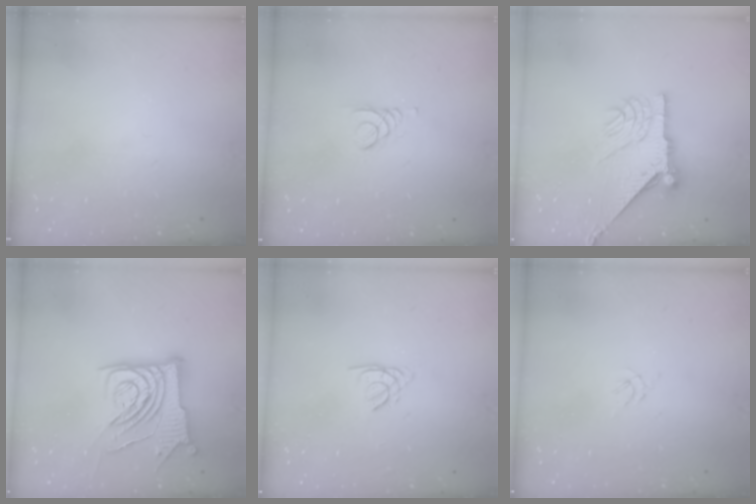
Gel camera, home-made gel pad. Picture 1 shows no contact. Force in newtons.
{"total": 0.7, "press": 0.7, "slide": 0.1}
{"total": 13.4, "press": 13.4, "slide": 1.2}
{"total": 14.0, "press": 13.9, "slide": 1.5}
{"total": 1.1, "press": 1.1, "slide": 0.3}
{"total": 1.2, "press": 1.1, "slide": 0.5}